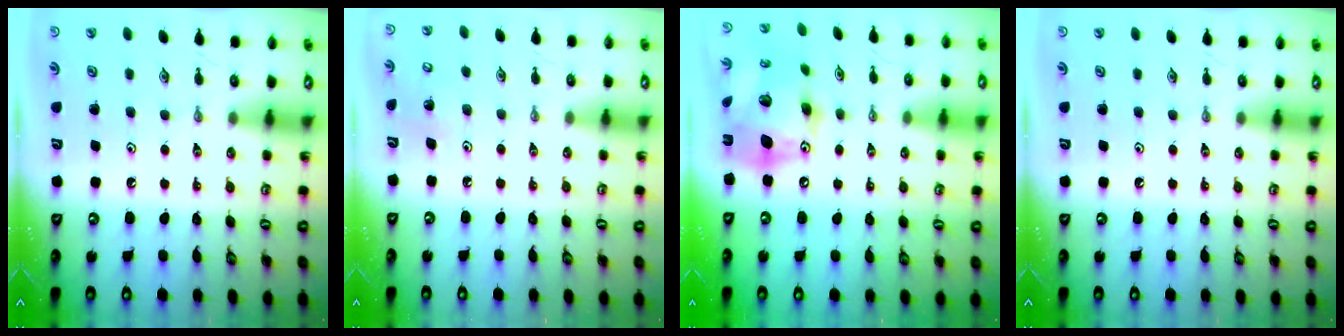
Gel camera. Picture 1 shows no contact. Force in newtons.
{"total": 5.5, "press": 5.5, "slide": 0.4}
{"total": 18.5, "press": 18.4, "slide": 0.9}
{"total": 0.0}